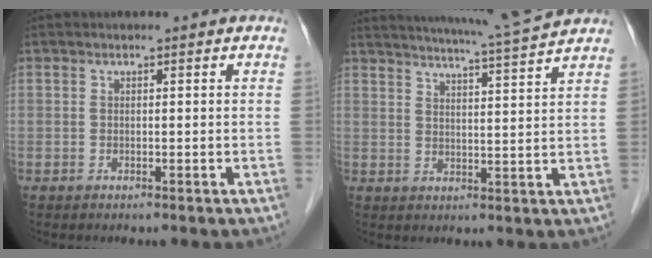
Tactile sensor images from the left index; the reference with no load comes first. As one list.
[{"total": 11.4, "force": [10.6, -1.8, 3.9], "torque": [-0.075, -0.019, 0.143]}]